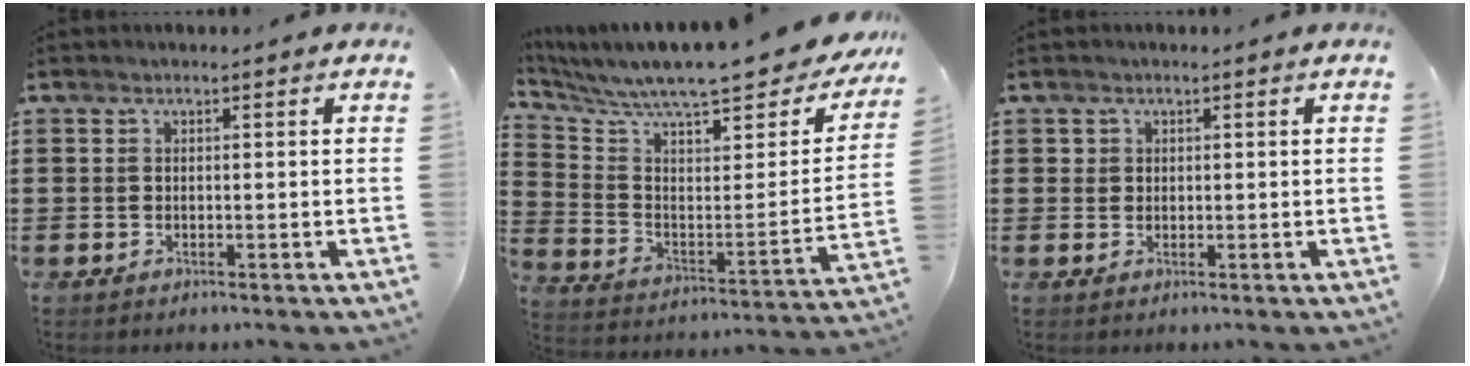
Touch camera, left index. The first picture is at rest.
{"total": 9.8, "force": [8.1, 1.2, 5.4], "torque": [-0.122, -0.068, 0.130]}
{"total": 1.2, "force": [0.6, 1.0, 0.2], "torque": [-0.006, 0.005, 0.012]}